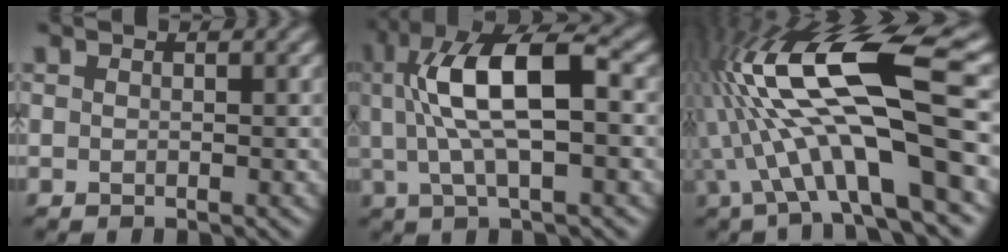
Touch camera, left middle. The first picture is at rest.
{"total": 9.5, "force": [1.7, 3.2, 8.8], "torque": [-0.162, 0.017, 0.024]}
{"total": 14.0, "force": [0.8, 3.9, 13.5], "torque": [-0.245, 0.029, 0.008]}